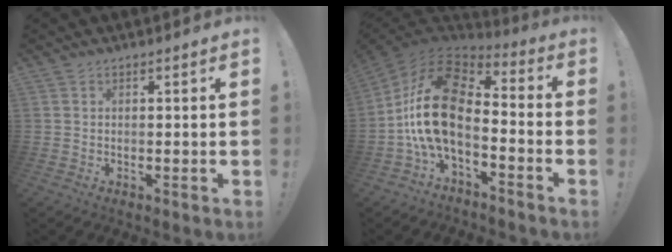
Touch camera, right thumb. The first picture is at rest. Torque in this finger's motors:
{"motor_torque": [2.52, 2.48, 0.36, -0.05, 0.30]}